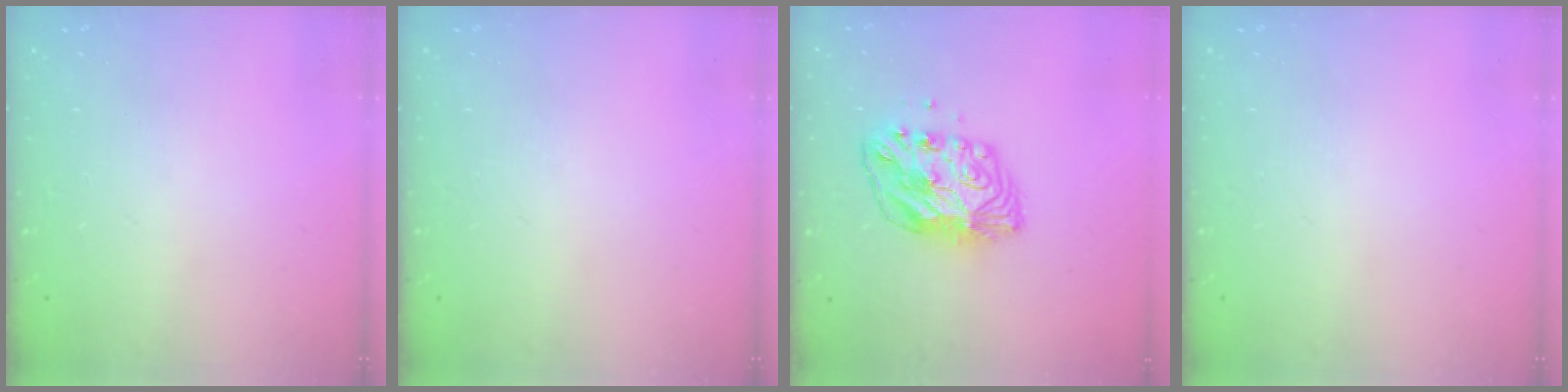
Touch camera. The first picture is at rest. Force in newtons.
{"total": 0.0}
{"total": 9.6, "press": 9.5, "slide": 1.0}
{"total": 0.0}